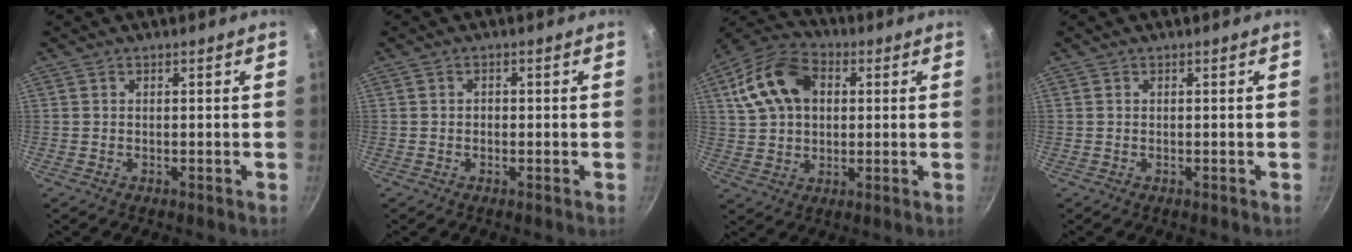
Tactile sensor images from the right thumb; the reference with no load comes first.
{"total": 1.1, "force": [-0.1, 0.9, 0.6], "torque": [-0.008, 0.005, -0.003]}
{"total": 14.8, "force": [3.8, 10.5, 9.8], "torque": [-0.166, 0.016, 0.054]}
{"total": 0.0}